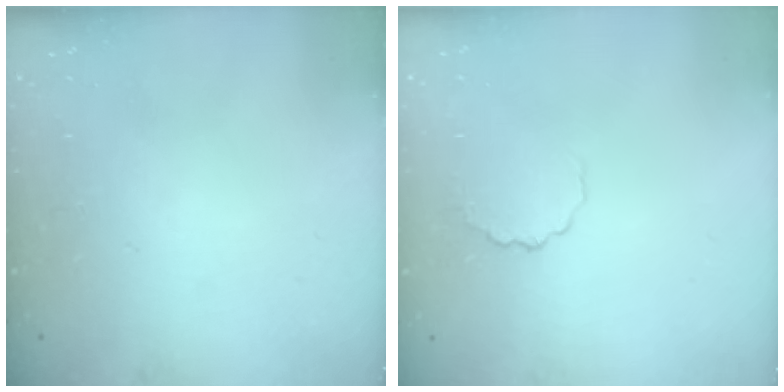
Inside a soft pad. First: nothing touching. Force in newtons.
{"total": 2.8, "press": 2.6, "slide": 1.1}